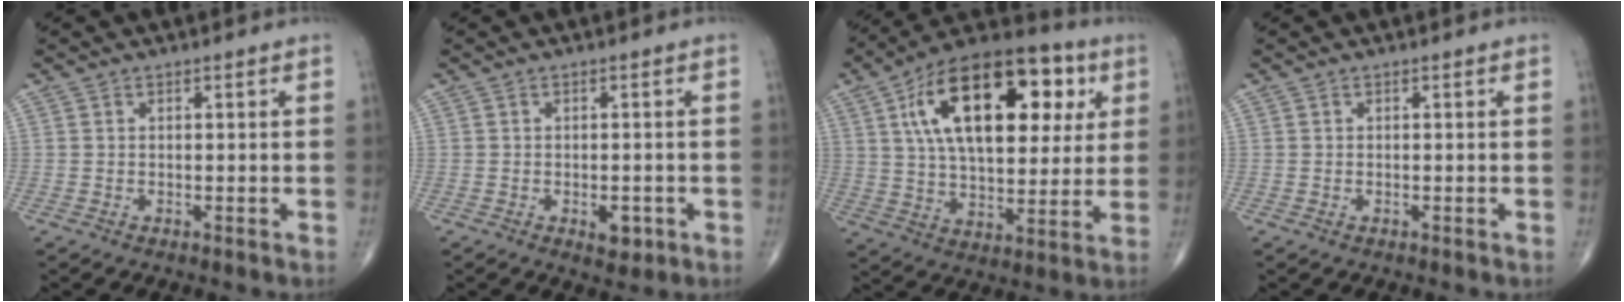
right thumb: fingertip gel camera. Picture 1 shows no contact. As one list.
[{"total": 3.3, "force": [-1.2, 1.8, 2.5], "torque": [-0.023, 0.002, -0.009]}, {"total": 25.9, "force": [8.1, 13.5, 20.6], "torque": [-0.308, 0.004, 0.124]}, {"total": 0.0}]